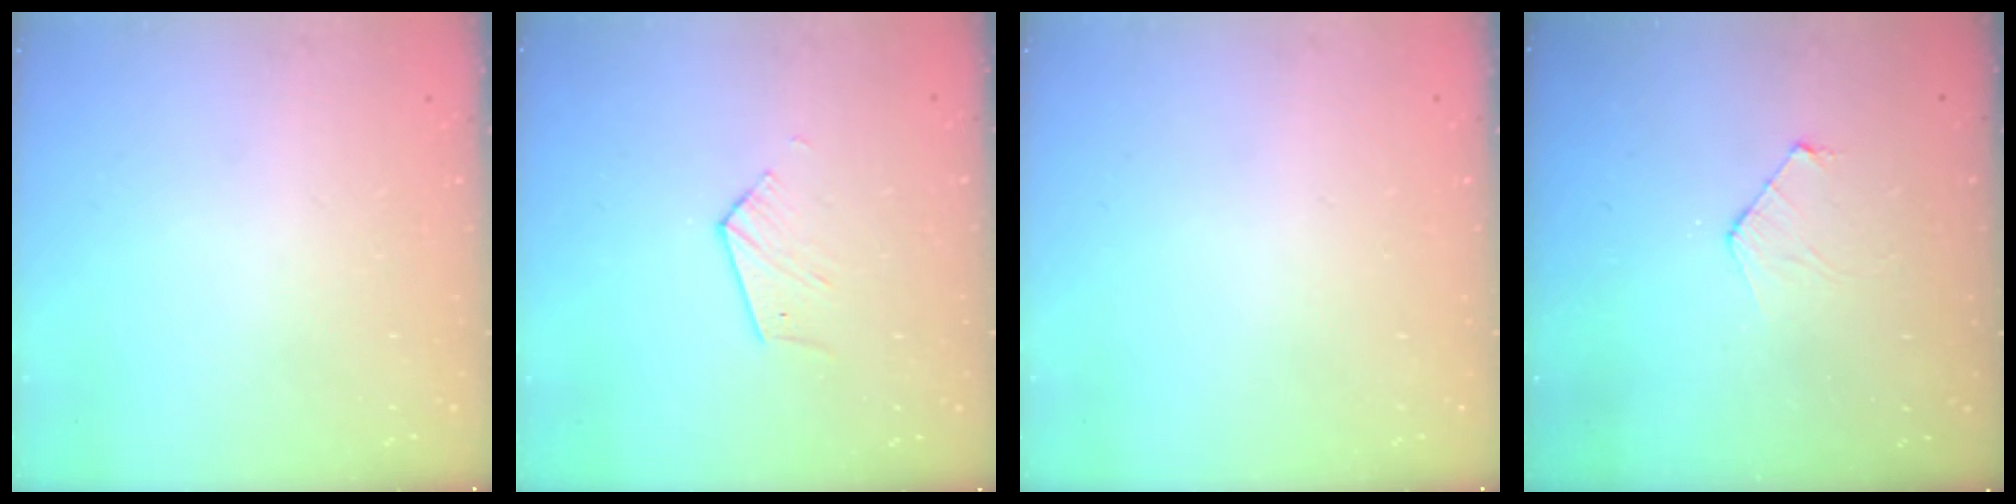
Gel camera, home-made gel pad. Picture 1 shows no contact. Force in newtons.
{"total": 3.9, "press": 3.8, "slide": 0.4}
{"total": 0.0}
{"total": 5.5, "press": 5.5, "slide": 0.5}